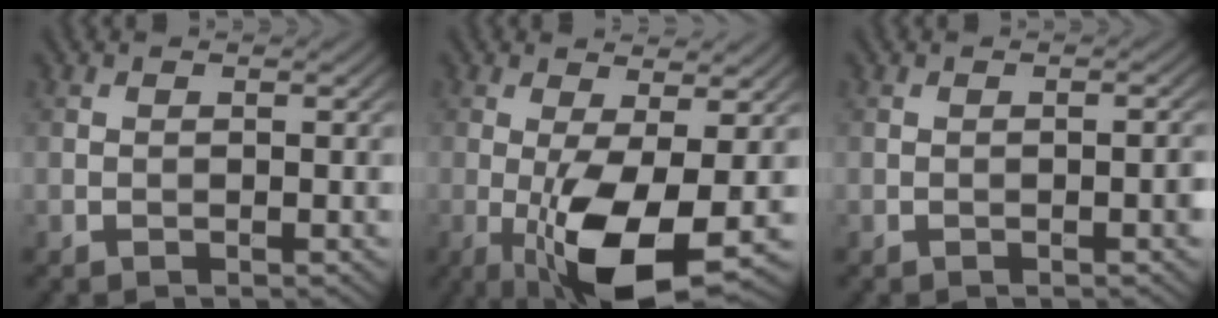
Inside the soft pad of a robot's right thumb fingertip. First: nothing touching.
{"total": 9.7, "force": [-2.5, 3.0, 8.9], "torque": [-0.177, -0.012, -0.038]}
{"total": 1.0, "force": [-0.3, 0.1, 1.0], "torque": [-0.013, 0.003, -0.005]}